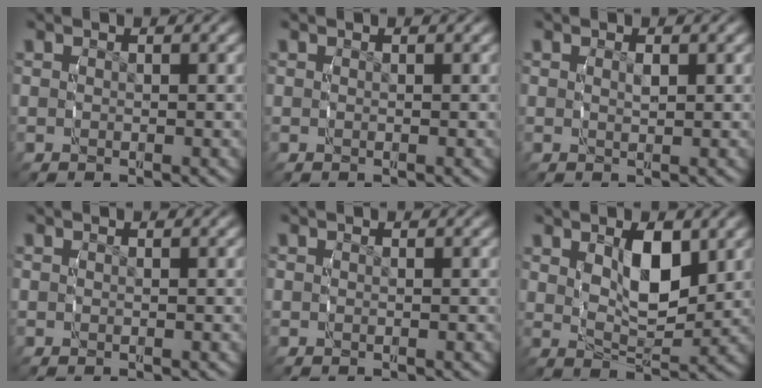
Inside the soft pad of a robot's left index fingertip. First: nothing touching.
{"total": 0.0}
{"total": 0.5, "force": [0.3, 0.1, 0.4], "torque": [-0.014, -0.003, 0.004]}
{"total": 0.0}
{"total": 0.0}
{"total": 4.4, "force": [1.6, 1.6, 3.7], "torque": [-0.058, -0.007, 0.032]}